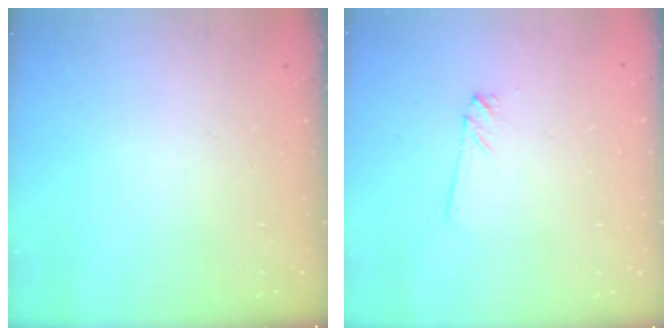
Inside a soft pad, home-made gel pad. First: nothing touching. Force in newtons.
{"total": 1.2, "press": 1.2, "slide": 0.1}